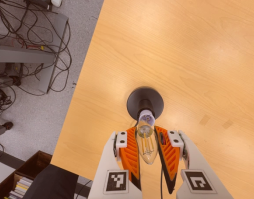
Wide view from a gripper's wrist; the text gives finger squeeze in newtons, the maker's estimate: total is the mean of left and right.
{"total": 21.7, "left": 23.5, "right": 19.9}